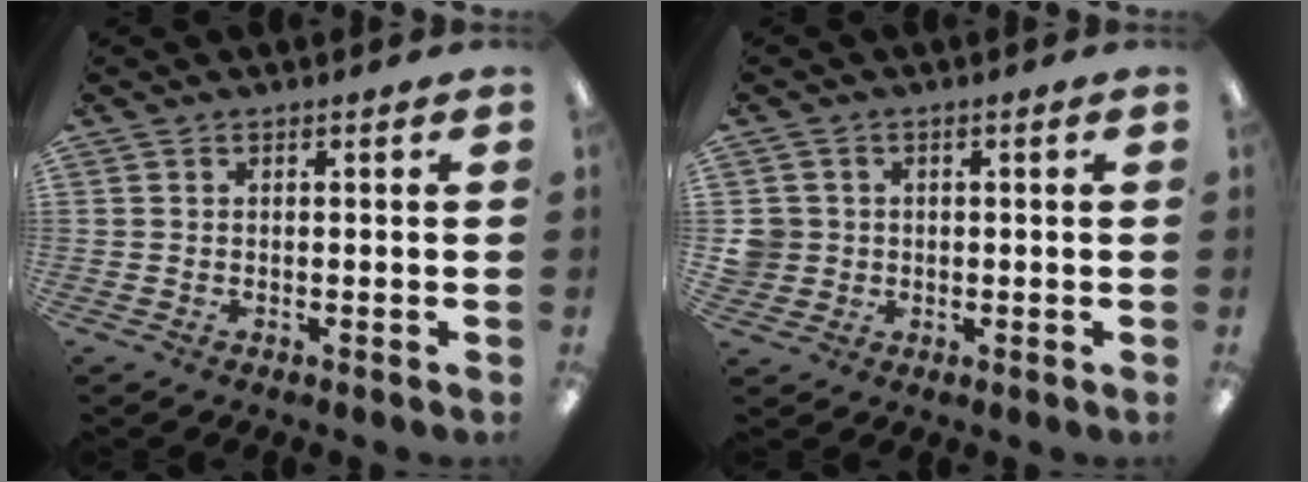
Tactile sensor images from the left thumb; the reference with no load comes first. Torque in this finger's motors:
{"motor_torque": [0.00, 0.00, 0.02, -0.09, 0.00]}